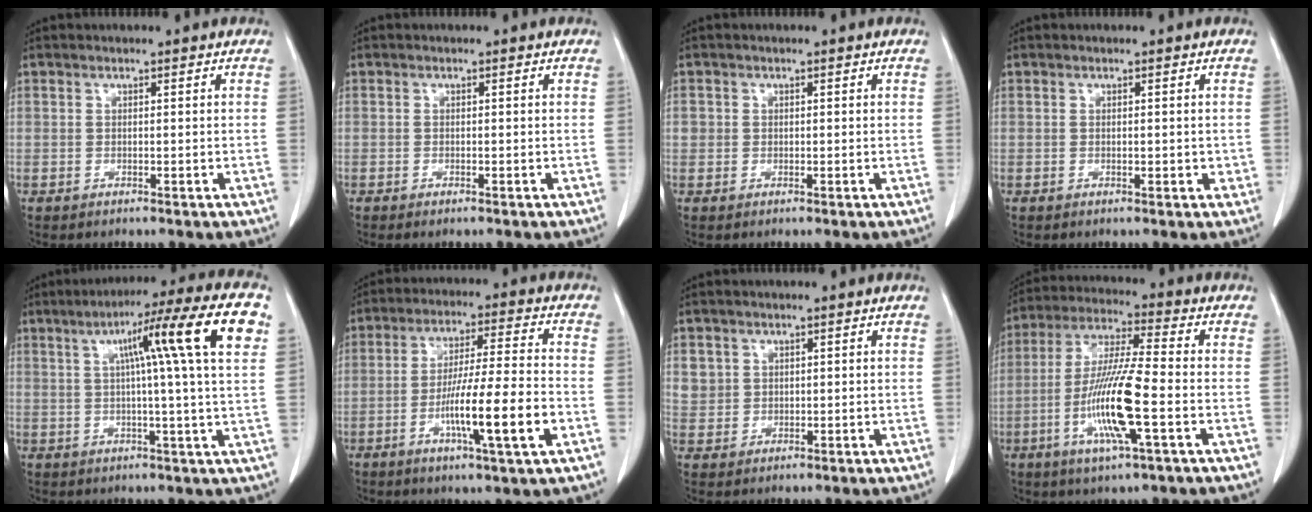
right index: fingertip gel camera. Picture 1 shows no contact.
{"total": 1.0, "force": [-0.7, 0.1, 0.7], "torque": [-0.012, -0.002, -0.010]}
{"total": 1.5, "force": [0.2, 1.5, 0.3], "torque": [0.007, 0.009, 0.005]}
{"total": 1.2, "force": [0.1, 0.7, 1.0], "torque": [-0.011, 0.001, 0.003]}
{"total": 15.3, "force": [5.0, -1.3, 14.4], "torque": [-0.209, 0.026, 0.062]}
{"total": 12.4, "force": [-3.9, 0.1, 11.7], "torque": [-0.203, -0.006, -0.068]}
{"total": 3.0, "force": [1.1, 2.8, 0.1], "torque": [0.014, 0.004, 0.020]}
{"total": 13.2, "force": [-3.6, 0.7, 12.7], "torque": [-0.254, -0.010, -0.070]}